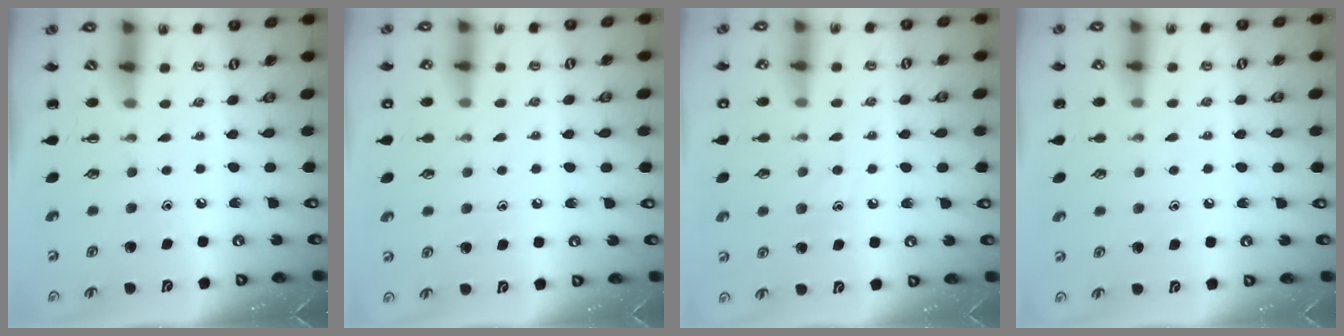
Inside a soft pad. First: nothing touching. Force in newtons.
{"total": 8.1, "press": 7.8, "slide": 2.0}
{"total": 8.1, "press": 7.9, "slide": 1.5}
{"total": 6.2, "press": 5.9, "slide": 1.8}